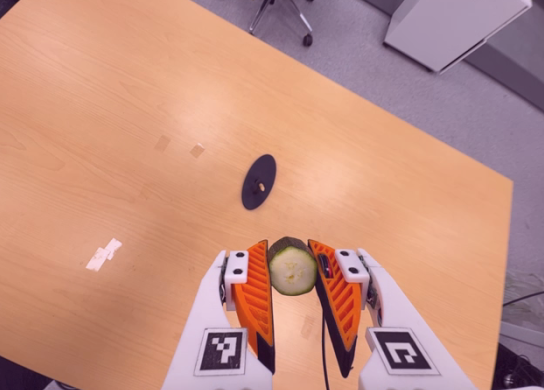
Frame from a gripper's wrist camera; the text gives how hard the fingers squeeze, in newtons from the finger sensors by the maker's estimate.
{"total": 9.1, "left": 8.6, "right": 9.7}